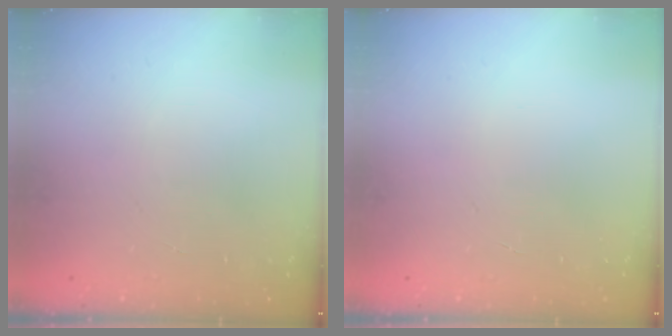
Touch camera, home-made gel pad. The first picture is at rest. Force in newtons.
{"total": 0.0}